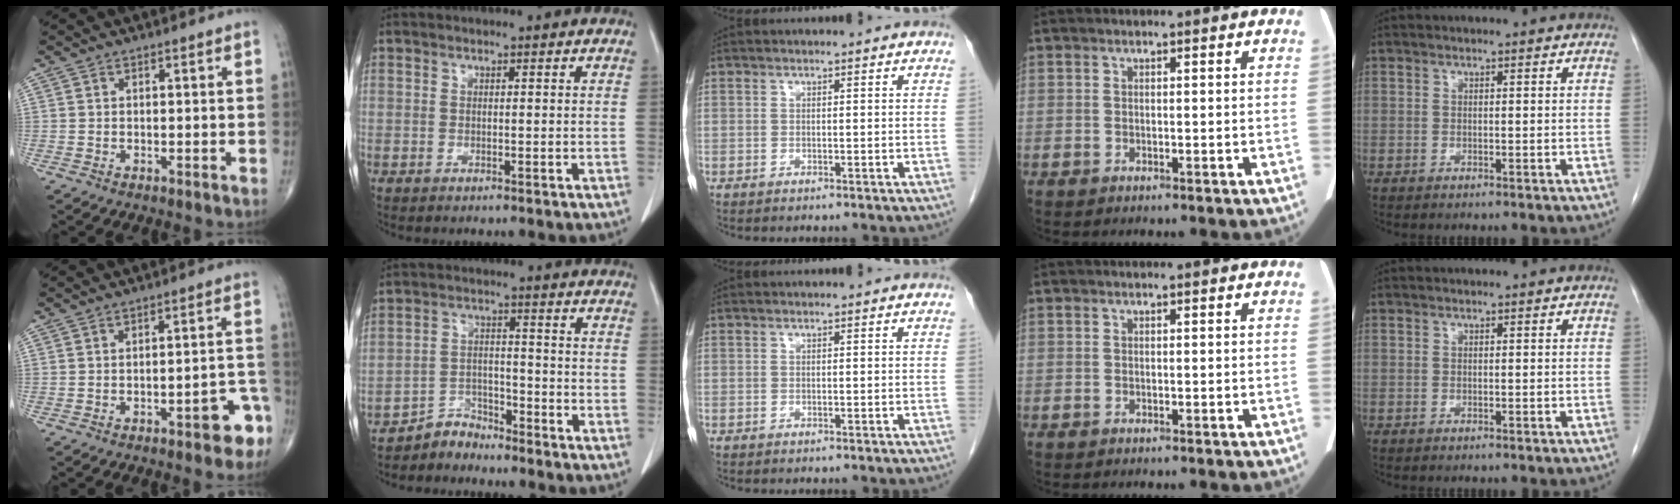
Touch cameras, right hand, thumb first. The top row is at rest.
{"thumb": {"total": 6.9, "force": [-4.0, 2.3, 5.2], "torque": [-0.044, 0.038, -0.046]}, "index": {"total": 4.1, "force": [-3.7, 1.5, -0.7], "torque": [0.020, 0.007, -0.068]}}